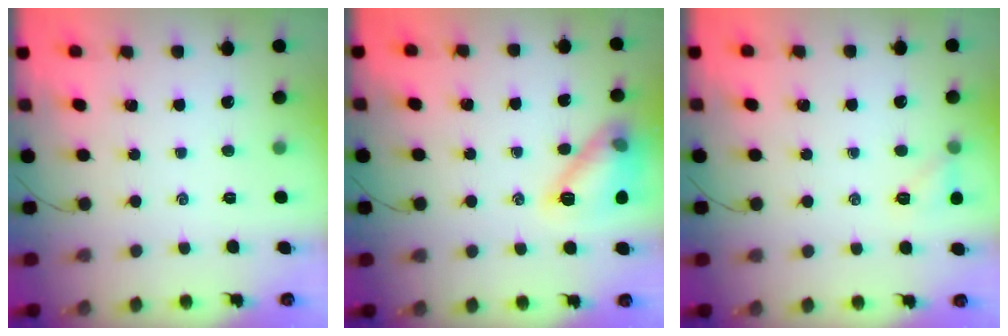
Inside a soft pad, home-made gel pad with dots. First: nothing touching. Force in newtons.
{"total": 13.3, "press": 13.3, "slide": 0.2}
{"total": 6.6, "press": 6.4, "slide": 1.9}